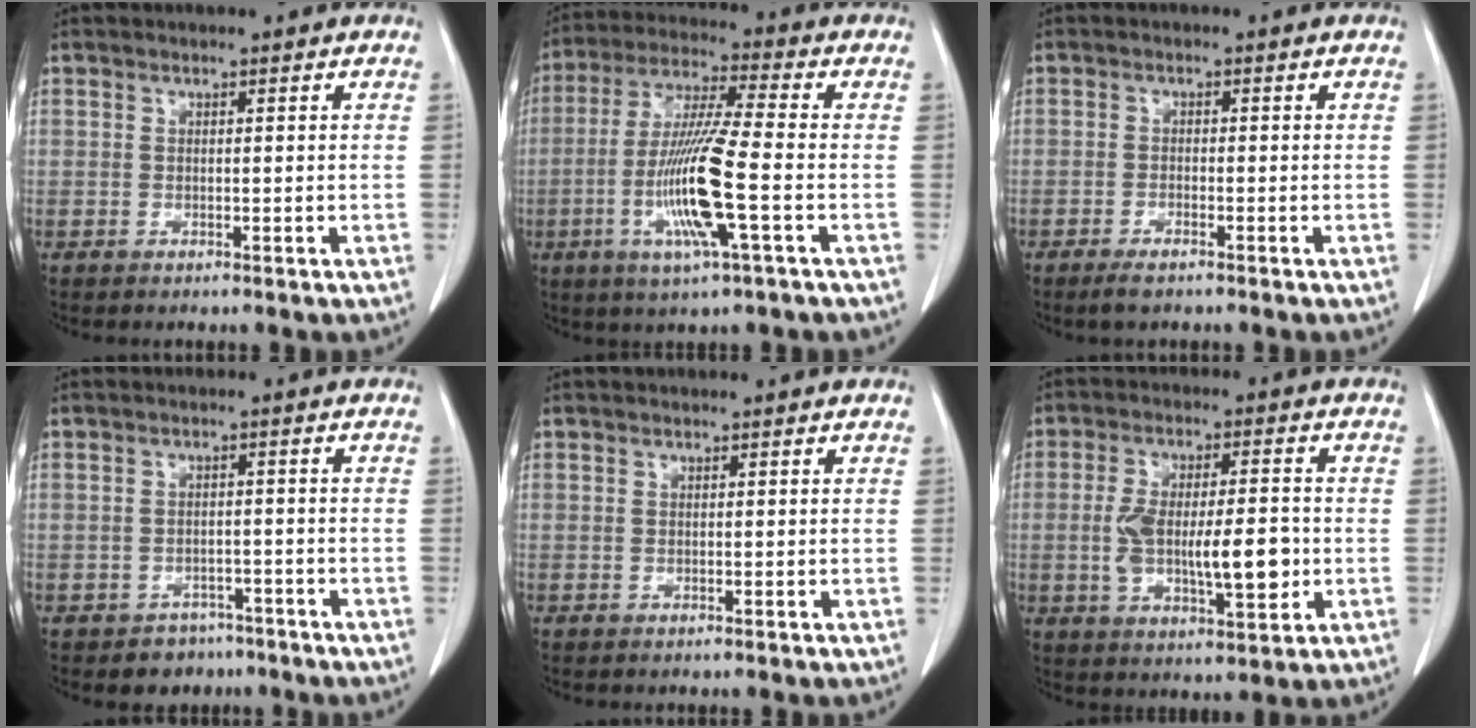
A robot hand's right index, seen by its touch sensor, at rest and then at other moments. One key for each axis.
{"total": 13.2, "fx": -3.4, "fy": 0.1, "fz": 12.7, "tx": -0.259, "ty": -0.014, "tz": -0.071}
{"total": 2.6, "fx": -1.9, "fy": 0.5, "fz": 1.6, "tx": -0.035, "ty": -0.004, "tz": -0.033}
{"total": 4.1, "fx": -3.0, "fy": 2.7, "fz": 0.2, "tx": -0.001, "ty": 0.012, "tz": -0.040}
{"total": 0.0}
{"total": 11.9, "fx": -1.5, "fy": 3.8, "fz": 11.2, "tx": -0.199, "ty": 0.004, "tz": -0.016}